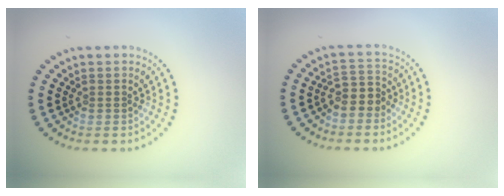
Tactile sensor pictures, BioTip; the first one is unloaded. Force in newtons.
{"total": 2.5, "press": 2.2, "slide": 1.2}